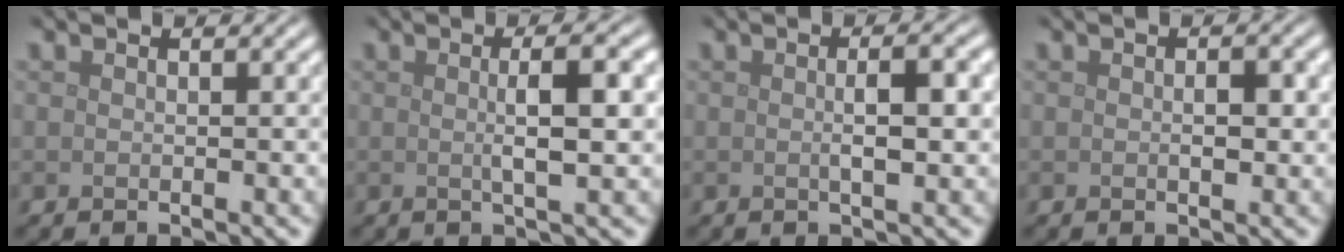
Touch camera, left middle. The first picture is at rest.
{"total": 4.1, "force": [0.3, 0.8, 4.0], "torque": [-0.061, 0.007, 0.003]}
{"total": 3.0, "force": [0.1, 0.6, 2.9], "torque": [-0.049, 0.002, 0.001]}
{"total": 1.7, "force": [0.0, 0.8, 1.5], "torque": [-0.022, -0.001, -0.001]}